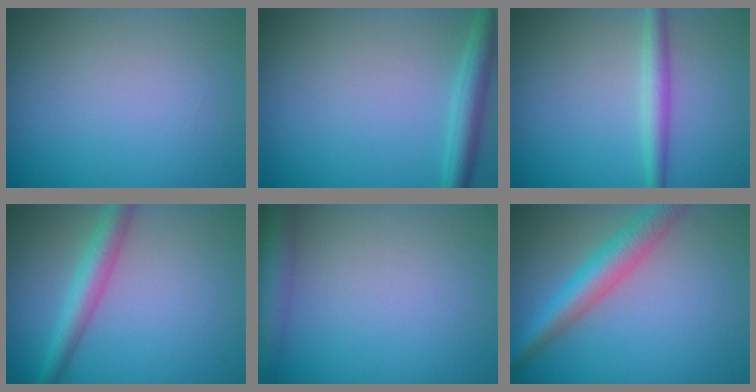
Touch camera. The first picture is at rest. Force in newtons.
{"total": 3.1, "press": 3.1, "slide": 0.2}
{"total": 2.3, "press": 2.3, "slide": 0.0}
{"total": 3.5, "press": 3.5, "slide": 0.1}
{"total": 3.1, "press": 3.1, "slide": 0.1}
{"total": 5.0, "press": 5.0, "slide": 0.1}